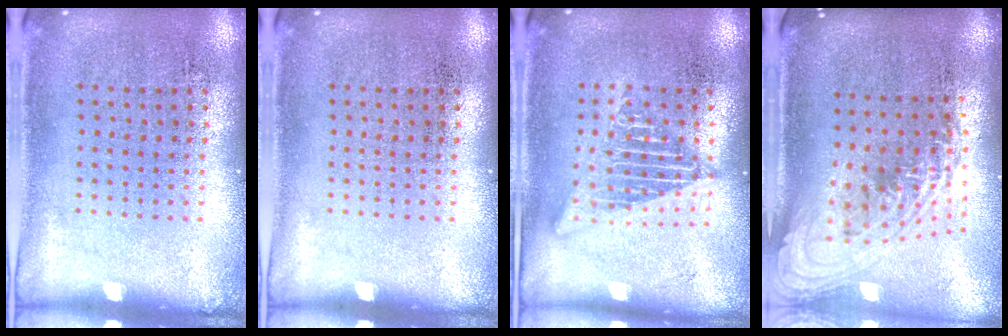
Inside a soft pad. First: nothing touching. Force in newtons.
{"total": 0.0}
{"total": 2.3, "press": 2.3, "slide": 0.1}
{"total": 2.2, "press": 1.6, "slide": 1.5}